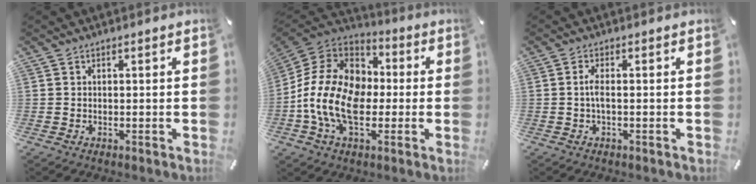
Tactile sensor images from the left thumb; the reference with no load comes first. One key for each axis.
{"total": 16.3, "fx": -4.2, "fy": 11.6, "fz": 10.6, "tx": -0.230, "ty": 0.029, "tz": -0.079}
{"total": 2.8, "fx": -0.3, "fy": 0.5, "fz": 2.8, "tx": -0.060, "ty": -0.004, "tz": -0.009}